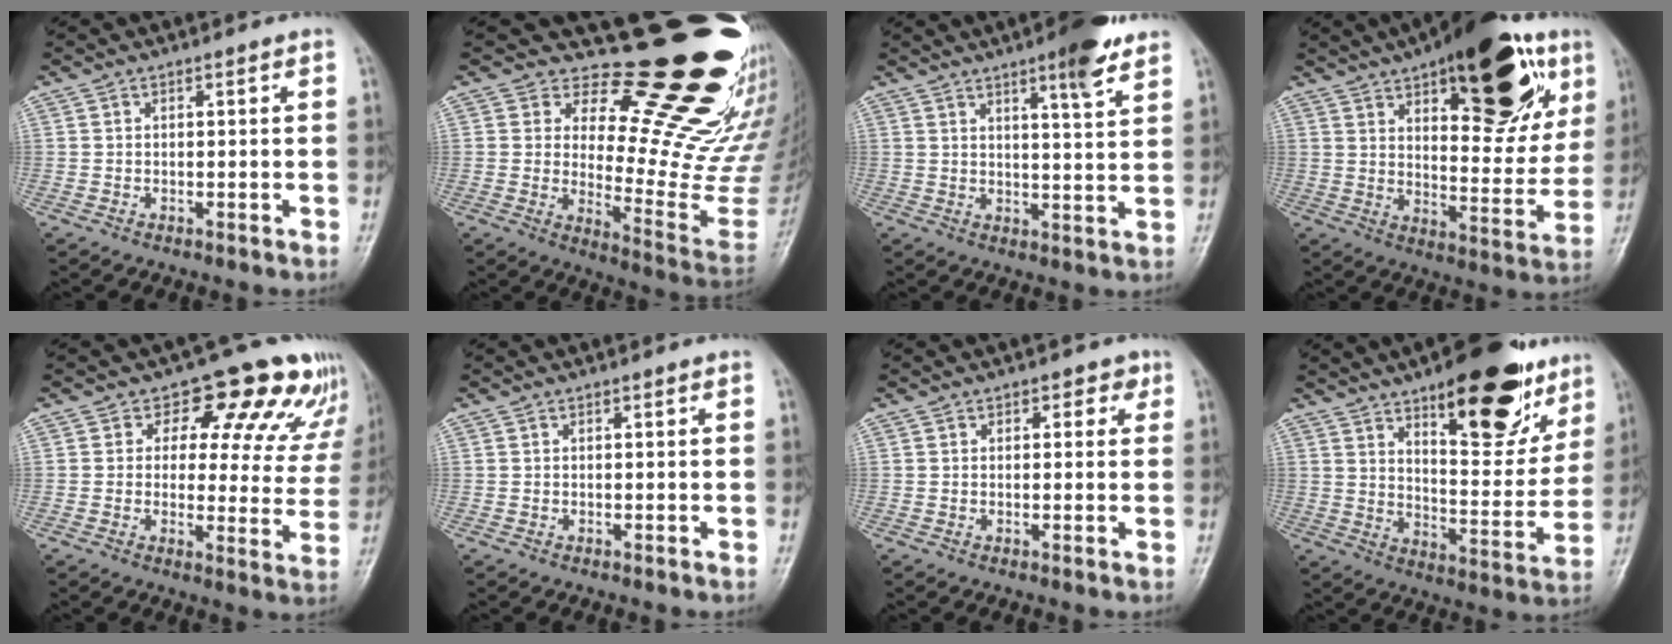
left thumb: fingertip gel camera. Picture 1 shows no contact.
{"total": 26.8, "force": [19.6, 9.2, 15.8], "torque": [-0.167, -0.165, 0.256]}
{"total": 8.0, "force": [5.2, 1.2, 5.9], "torque": [-0.078, -0.030, 0.072]}
{"total": 27.5, "force": [13.9, 11.4, 20.8], "torque": [-0.249, -0.027, 0.201]}
{"total": 15.8, "force": [9.9, 8.9, 8.5], "torque": [-0.038, -0.041, 0.098]}
{"total": 0.0}
{"total": 2.5, "force": [1.0, 1.8, 1.4], "torque": [0.005, 0.001, 0.006]}
{"total": 22.6, "force": [13.2, 8.8, 16.1], "torque": [-0.173, -0.060, 0.197]}